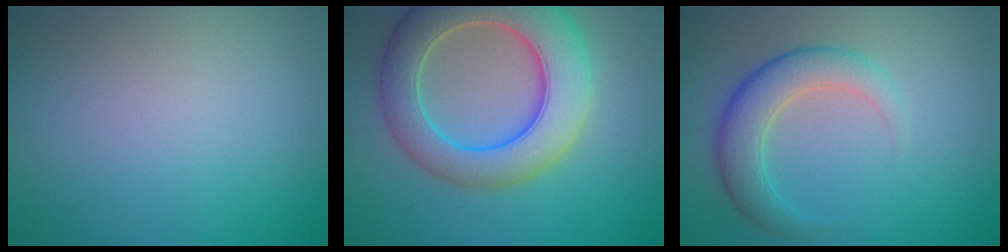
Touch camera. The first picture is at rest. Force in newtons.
{"total": 9.6, "press": 9.5, "slide": 0.5}
{"total": 4.5, "press": 4.5, "slide": 0.2}